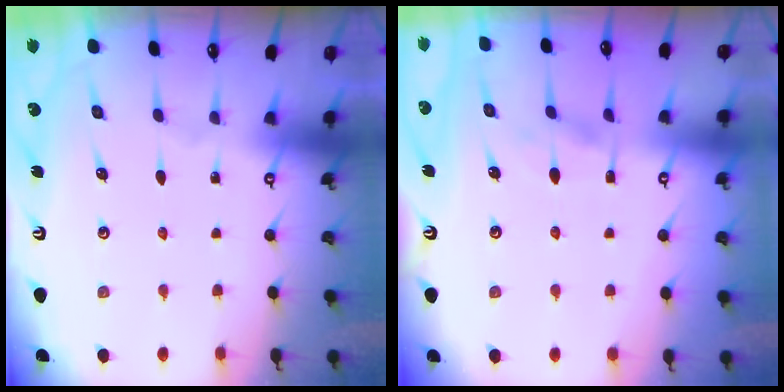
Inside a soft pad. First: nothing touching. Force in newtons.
{"total": 2.3, "press": 2.1, "slide": 1.0}